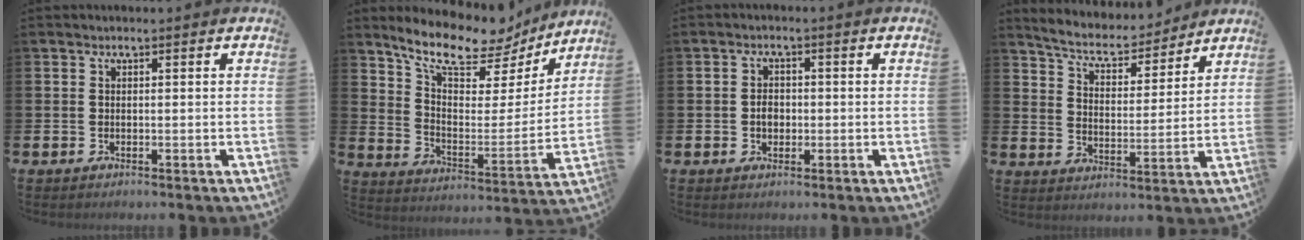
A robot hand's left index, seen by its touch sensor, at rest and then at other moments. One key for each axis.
{"total": 11.3, "fx": 9.8, "fy": 3.7, "fz": 4.1, "tx": -0.104, "ty": -0.067, "tz": 0.167}
{"total": 2.2, "fx": -0.3, "fy": 1.8, "fz": 1.3, "tx": -0.013, "ty": 0.002, "tz": -0.011}
{"total": 6.4, "fx": 5.9, "fy": 1.7, "fz": 1.6, "tx": -0.053, "ty": -0.045, "tz": 0.098}